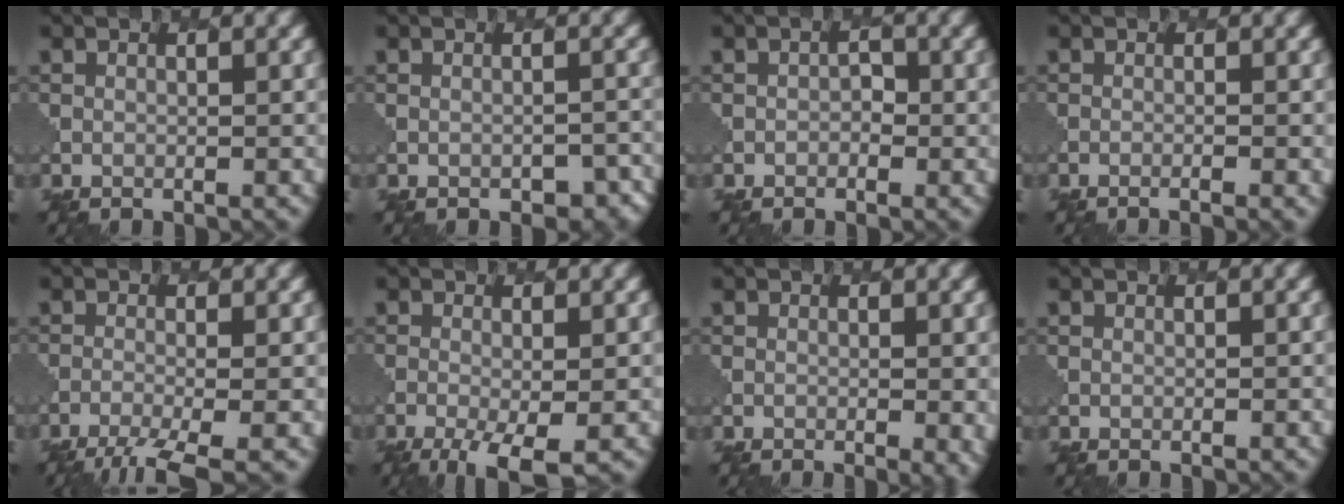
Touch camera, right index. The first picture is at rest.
{"total": 2.8, "force": [-1.8, 1.5, 1.4], "torque": [-0.024, 0.001, -0.012]}
{"total": 1.0, "force": [-0.3, 0.9, 0.5], "torque": [-0.006, -0.001, -0.004]}
{"total": 1.3, "force": [-0.6, 0.4, 1.1], "torque": [-0.004, -0.002, -0.015]}
{"total": 4.6, "force": [-3.1, 1.0, 3.3], "torque": [-0.056, -0.011, -0.062]}
{"total": 4.7, "force": [-2.2, 1.4, 3.9], "torque": [-0.073, -0.011, -0.038]}
{"total": 2.9, "force": [-0.3, 1.1, 2.7], "torque": [-0.032, -0.009, 0.001]}
{"total": 0.0}